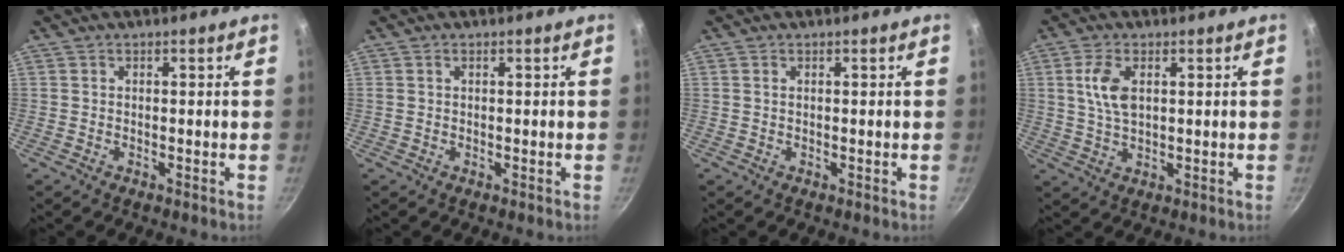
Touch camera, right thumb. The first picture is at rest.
{"total": 0.7, "force": [0.4, 0.4, 0.5], "torque": [-0.008, 0.003, 0.006]}
{"total": 0.5, "force": [0.2, 0.2, 0.4], "torque": [-0.008, 0.001, 0.003]}
{"total": 6.4, "force": [1.7, 3.4, 5.2], "torque": [-0.099, -0.003, 0.034]}